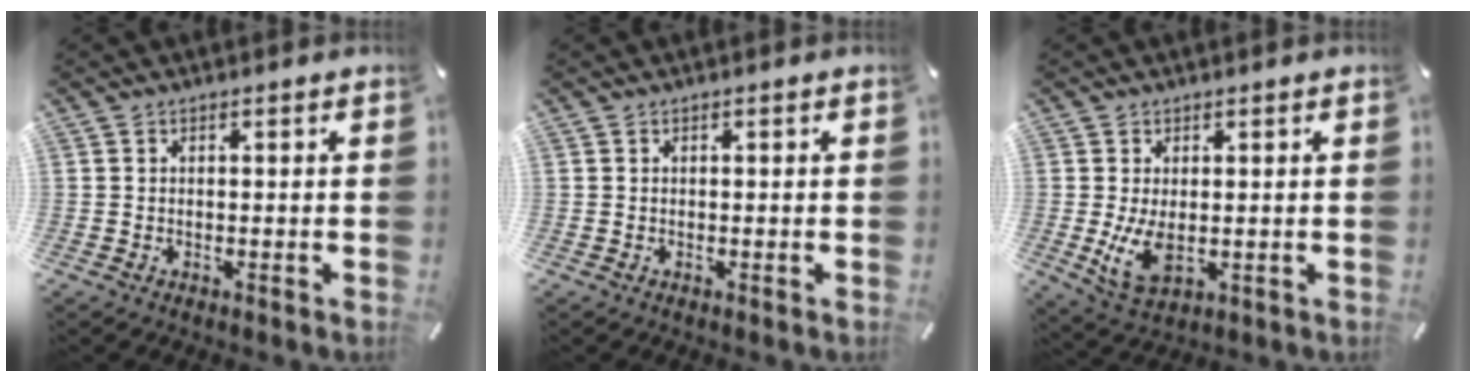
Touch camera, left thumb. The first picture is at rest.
{"total": 0.0}
{"total": 6.9, "force": [-0.2, 4.2, 5.5], "torque": [-0.113, -0.013, -0.003]}